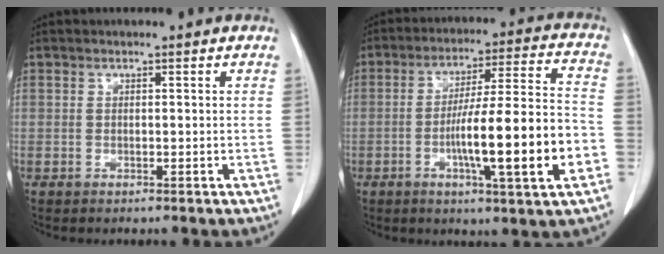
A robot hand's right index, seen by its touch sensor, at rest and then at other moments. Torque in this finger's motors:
{"motor_torque": [2.07, -0.07, 1.05, 0.16]}